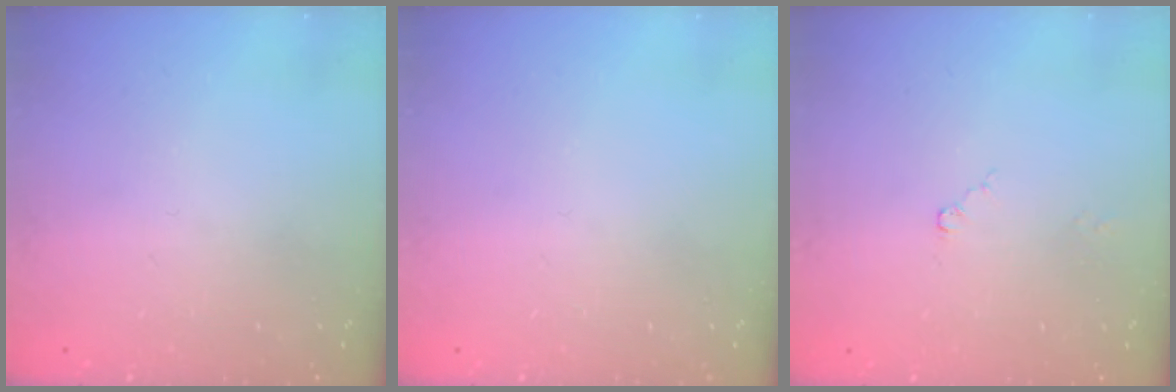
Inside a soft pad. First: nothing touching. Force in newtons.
{"total": 0.0}
{"total": 2.0, "press": 2.0, "slide": 0.3}